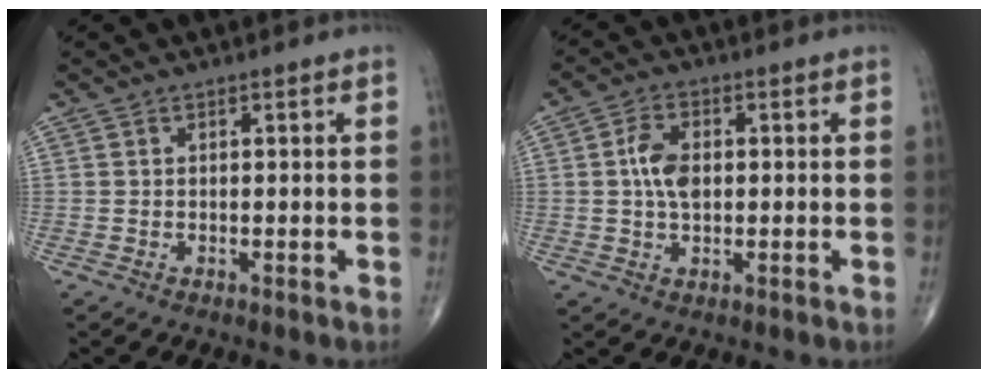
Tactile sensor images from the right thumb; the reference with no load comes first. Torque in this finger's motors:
{"motor_torque": [0.76, 0.65, 0.72, 0.19, -0.03]}